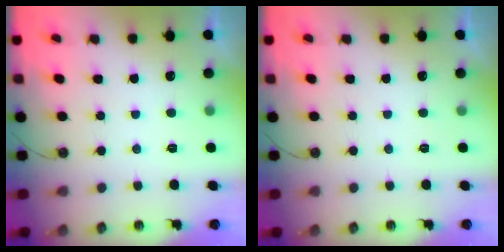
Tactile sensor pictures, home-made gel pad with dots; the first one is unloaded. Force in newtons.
{"total": 0.0}